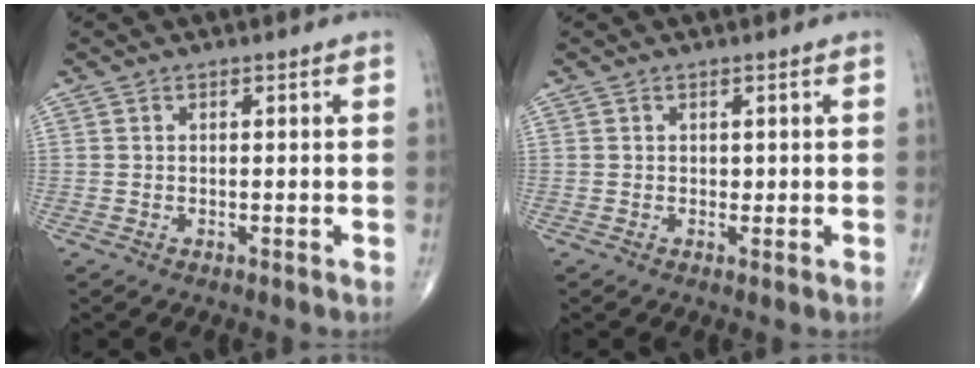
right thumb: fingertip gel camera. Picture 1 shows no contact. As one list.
[{"total": 0.6, "force": [0.2, 0.5, 0.4], "torque": [0.001, 0.000, 0.003]}]